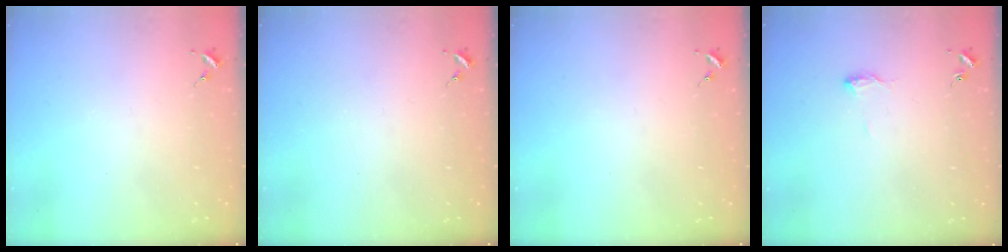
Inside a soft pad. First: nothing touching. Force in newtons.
{"total": 0.0}
{"total": 0.0}
{"total": 5.7, "press": 5.7, "slide": 0.7}